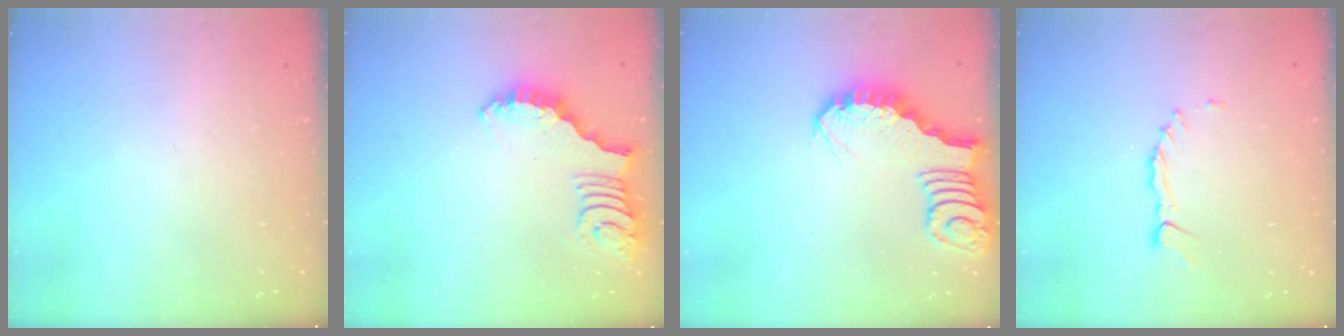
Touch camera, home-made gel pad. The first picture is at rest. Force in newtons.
{"total": 2.7, "press": 2.7, "slide": 0.5}
{"total": 3.0, "press": 2.9, "slide": 0.4}
{"total": 1.4, "press": 1.4, "slide": 0.2}